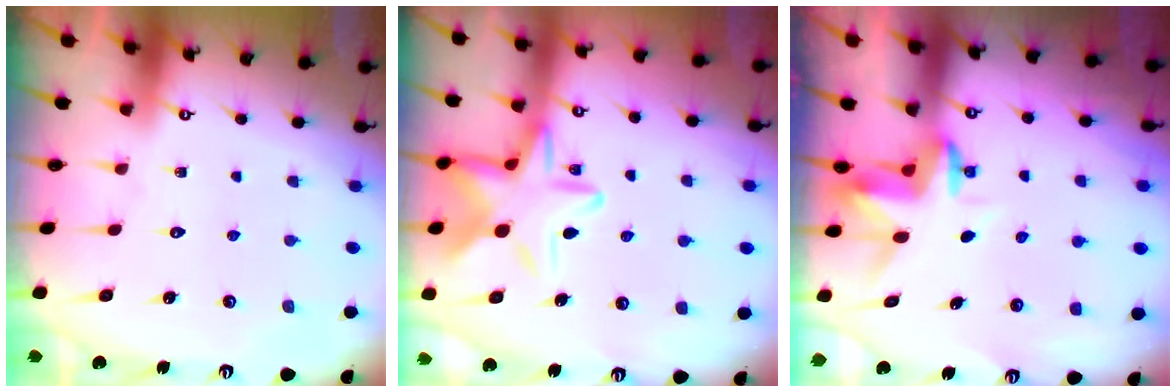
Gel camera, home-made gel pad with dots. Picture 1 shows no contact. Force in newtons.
{"total": 15.3, "press": 15.3, "slide": 0.9}
{"total": 3.5, "press": 3.5, "slide": 0.2}